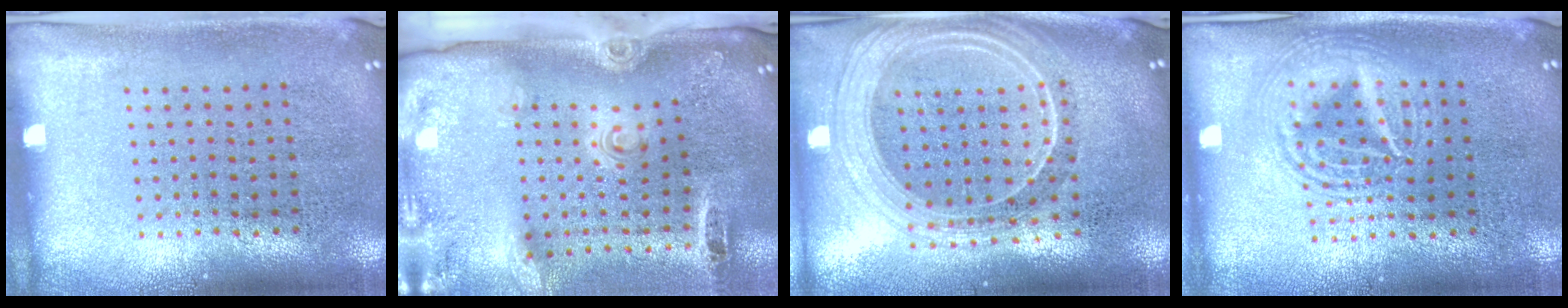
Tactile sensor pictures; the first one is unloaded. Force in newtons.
{"total": 3.0, "press": 2.1, "slide": 2.2}
{"total": 2.3, "press": 2.0, "slide": 1.1}
{"total": 2.6, "press": 2.6, "slide": 0.3}